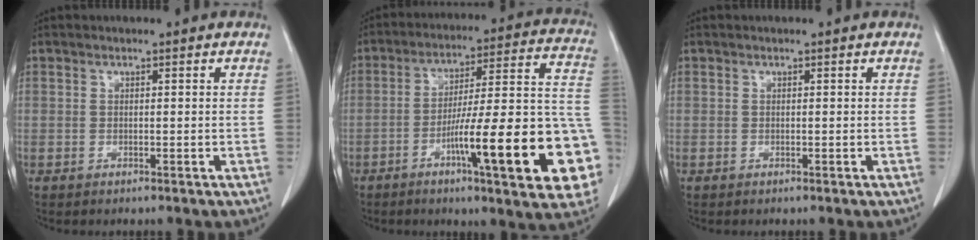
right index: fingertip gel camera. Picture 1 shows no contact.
{"total": 22.7, "force": [-7.9, 2.1, 21.2], "torque": [-0.220, 0.015, -0.108]}
{"total": 0.0}